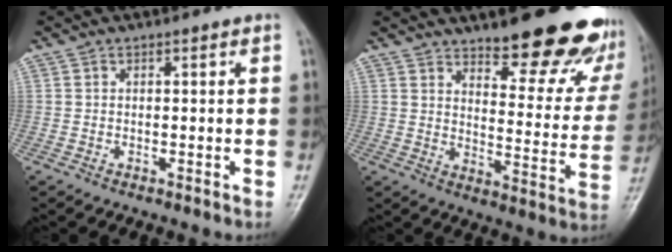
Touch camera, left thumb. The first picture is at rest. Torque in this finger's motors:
{"motor_torque": [1.56, 1.25, 1.42, -1.35, 0.06]}